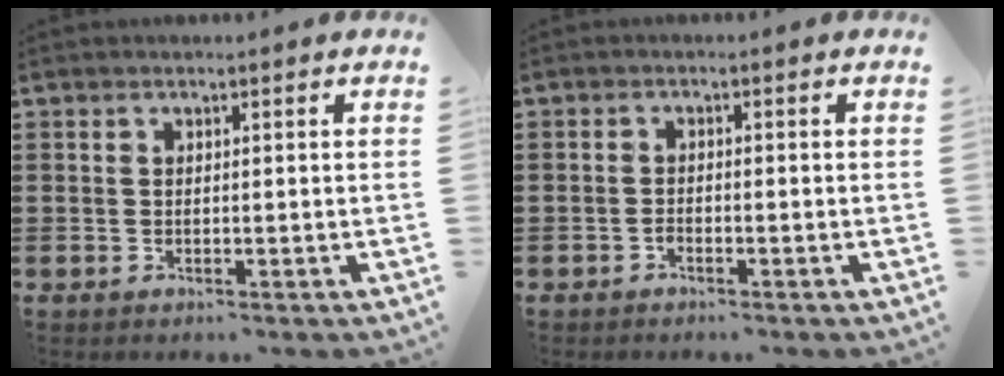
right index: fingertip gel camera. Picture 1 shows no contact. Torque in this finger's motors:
{"motor_torque": [0.53, 0.02, 0.01, 0.01]}